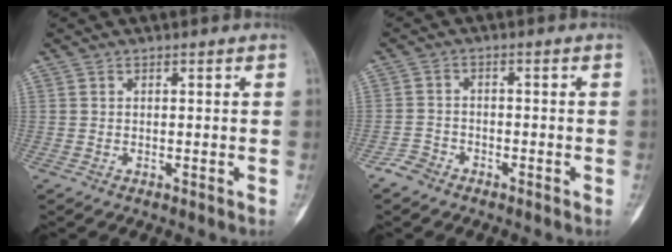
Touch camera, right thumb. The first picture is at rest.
{"total": 2.9, "force": [-2.3, 1.8, 0.5], "torque": [-0.011, 0.013, -0.048]}